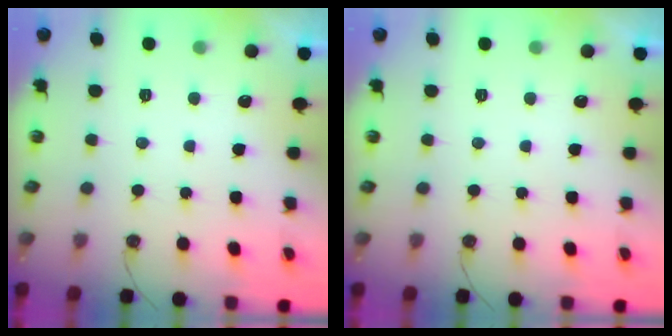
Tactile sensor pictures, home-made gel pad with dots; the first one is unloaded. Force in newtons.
{"total": 0.0}